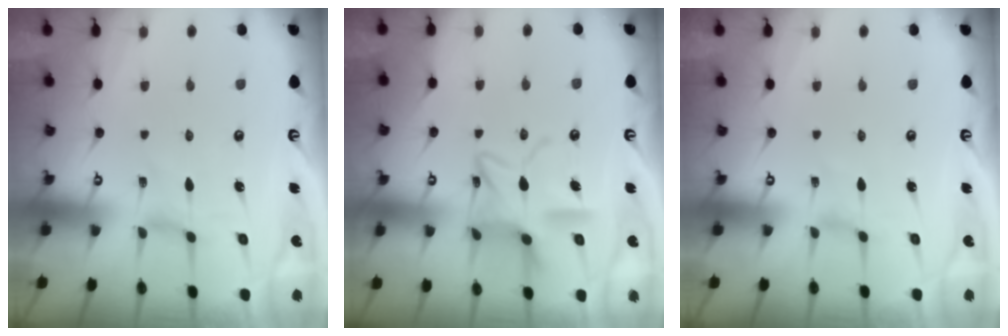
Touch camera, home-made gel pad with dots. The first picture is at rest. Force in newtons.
{"total": 14.4, "press": 14.4, "slide": 1.2}
{"total": 0.0}